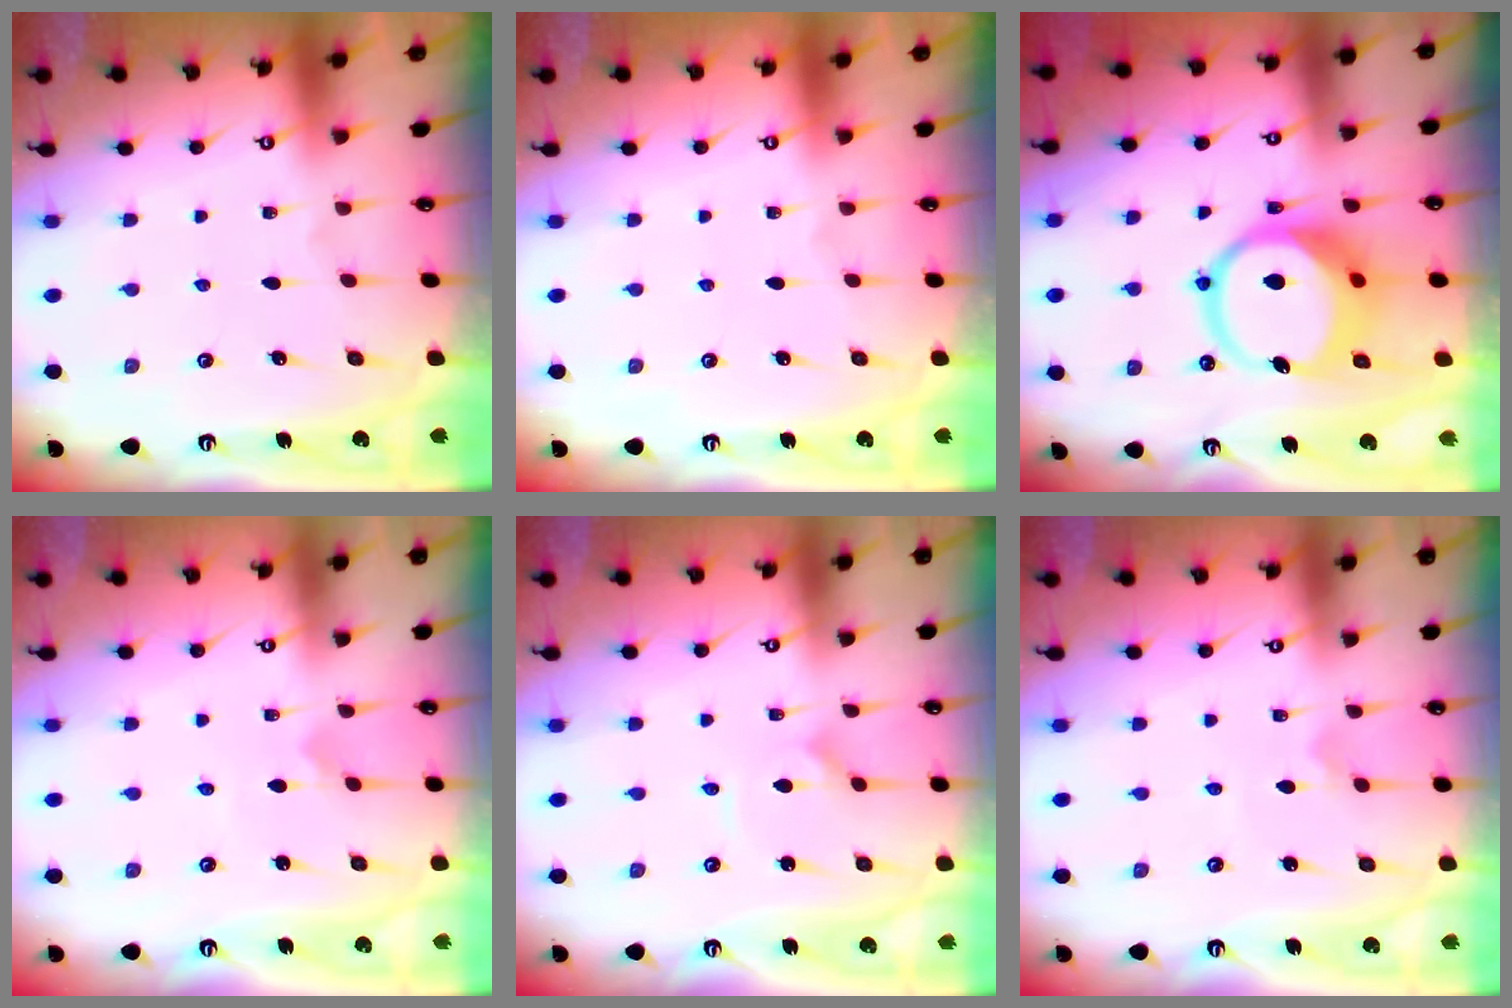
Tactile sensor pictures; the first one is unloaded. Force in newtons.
{"total": 0.0}
{"total": 14.6, "press": 14.4, "slide": 2.1}
{"total": 0.9, "press": 0.9, "slide": 0.0}
{"total": 1.9, "press": 1.9, "slide": 0.2}
{"total": 2.5, "press": 2.5, "slide": 0.1}